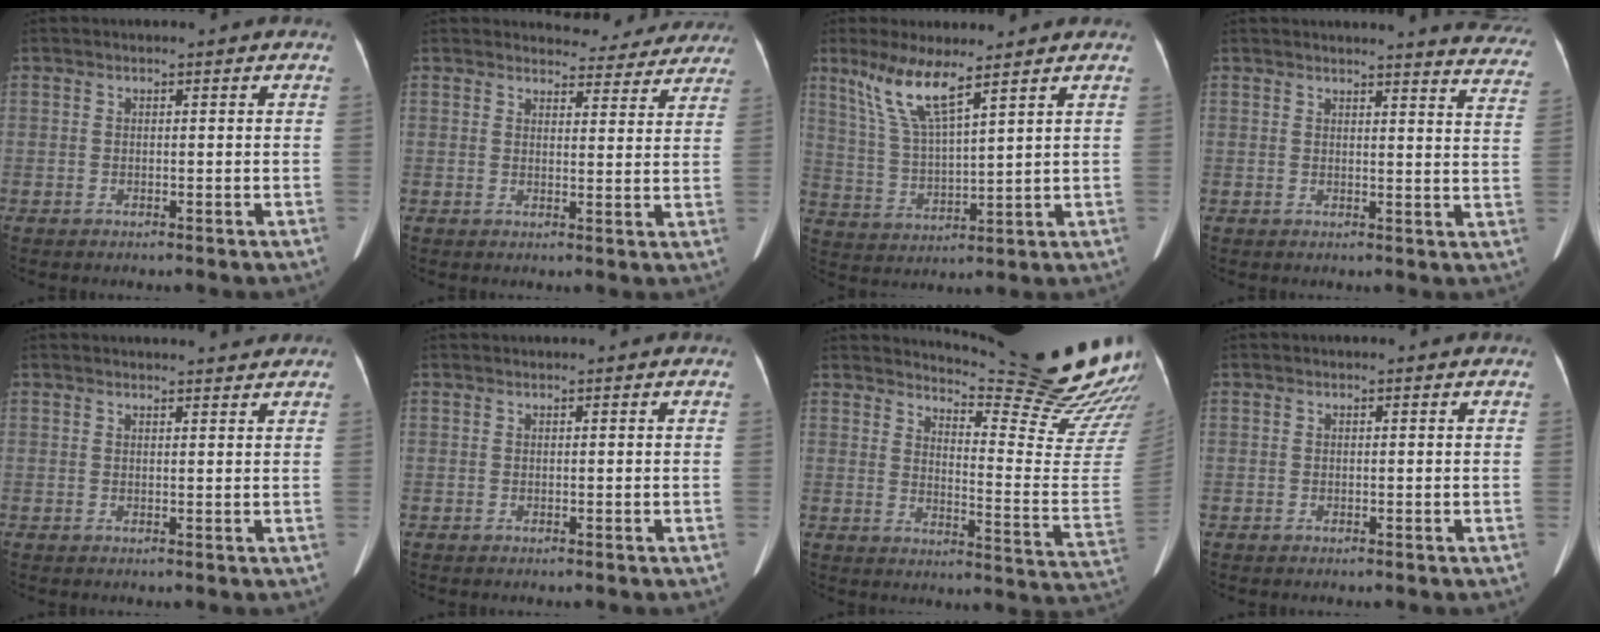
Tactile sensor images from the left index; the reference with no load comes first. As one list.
[{"total": 10.6, "force": [10.1, 3.1, 0.8], "torque": [0.021, -0.009, 0.098]}, {"total": 8.5, "force": [5.9, 0.6, 6.1], "torque": [-0.131, -0.003, 0.122]}, {"total": 13.1, "force": [12.8, 0.8, 2.6], "torque": [-0.003, -0.083, 0.108]}, {"total": 6.0, "force": [5.7, 0.5, 1.7], "torque": [-0.020, 0.011, 0.060]}, {"total": 2.2, "force": [2.1, 0.1, 0.7], "torque": [-0.011, 0.031, 0.028]}, {"total": 23.0, "force": [21.5, -0.4, 8.1], "torque": [-0.120, -0.151, 0.259]}, {"total": 0.6, "force": [0.6, 0.0, 0.2], "torque": [-0.010, 0.006, 0.007]}]